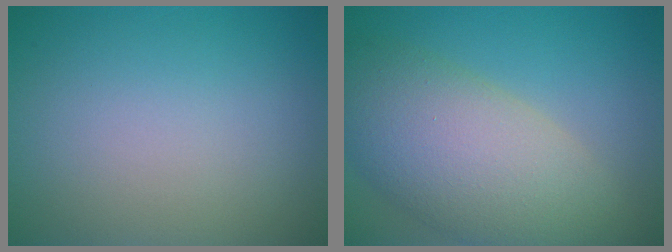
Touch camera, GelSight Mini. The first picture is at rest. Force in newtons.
{"total": 9.5, "press": 9.5, "slide": 0.8}